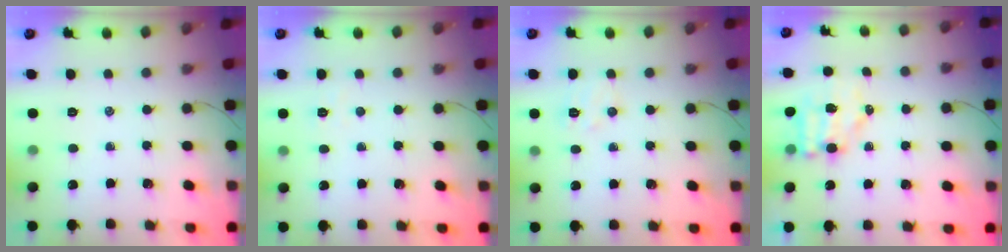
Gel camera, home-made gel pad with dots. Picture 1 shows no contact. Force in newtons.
{"total": 1.8, "press": 1.7, "slide": 0.5}
{"total": 4.8, "press": 4.7, "slide": 1.0}
{"total": 6.2, "press": 6.2, "slide": 0.7}